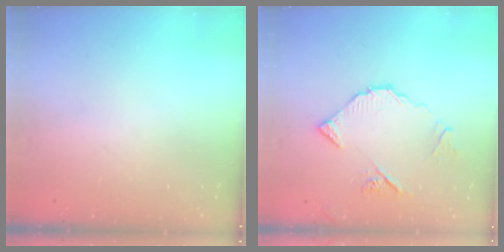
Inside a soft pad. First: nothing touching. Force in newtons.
{"total": 9.8, "press": 9.7, "slide": 1.1}